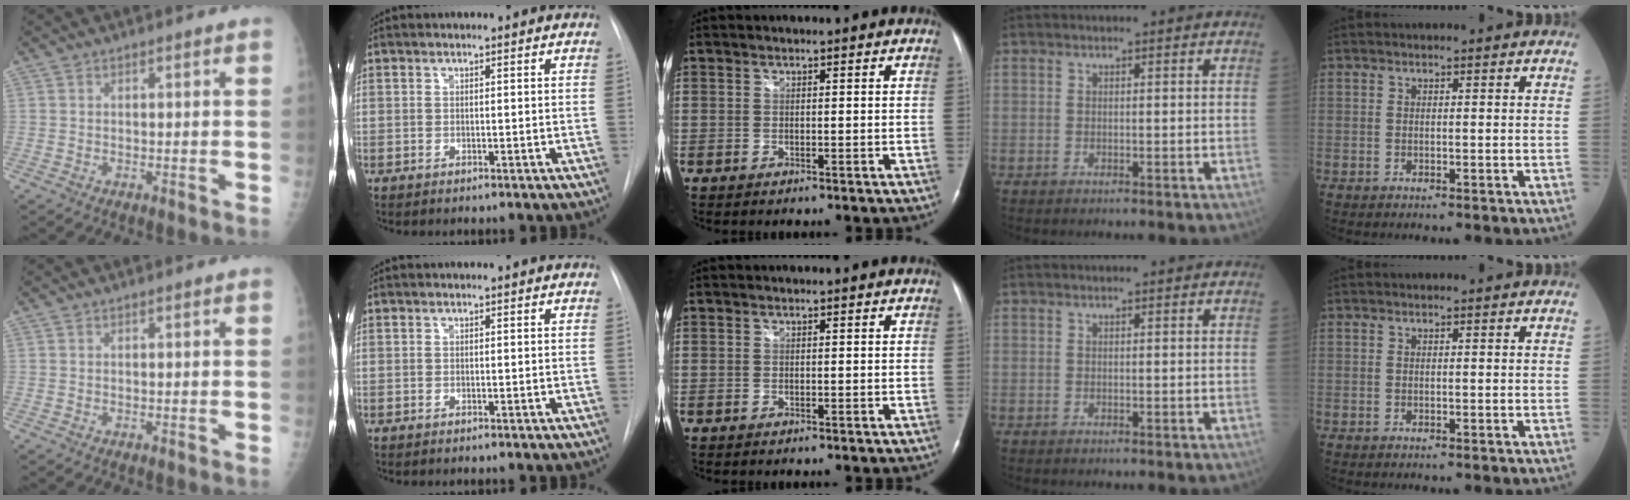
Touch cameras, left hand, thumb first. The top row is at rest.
{}